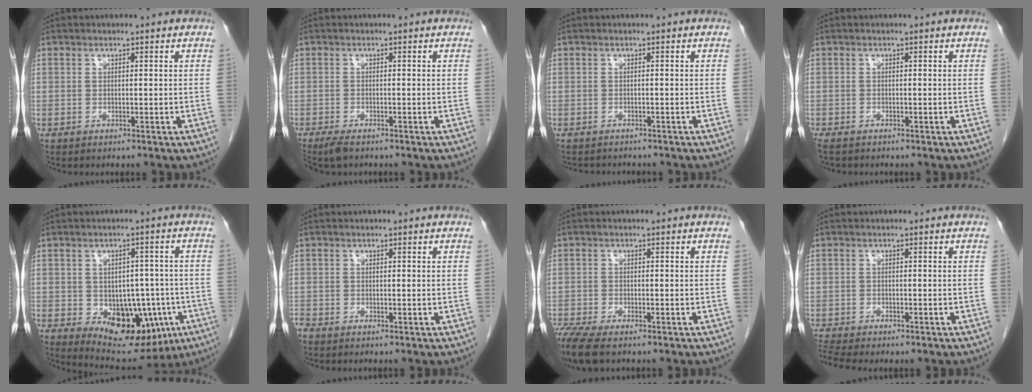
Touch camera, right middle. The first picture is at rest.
{"total": 3.3, "force": [-2.5, 1.0, 1.8], "torque": [-0.034, -0.008, -0.039]}
{"total": 3.8, "force": [-3.5, 1.1, 0.9], "torque": [-0.010, -0.004, -0.045]}
{"total": 2.2, "force": [-1.8, 0.8, 1.0], "torque": [-0.018, -0.006, -0.028]}
{"total": 13.5, "force": [-4.4, 7.9, 10.0], "torque": [-0.125, 0.008, -0.046]}
{"total": 0.8, "force": [-0.7, 0.3, 0.2], "torque": [-0.009, -0.002, -0.016]}
{"total": 6.5, "force": [-5.0, 1.7, 3.9], "torque": [-0.077, -0.016, -0.087]}
{"total": 4.4, "force": [-3.8, 1.0, 2.1], "torque": [-0.045, -0.004, -0.059]}